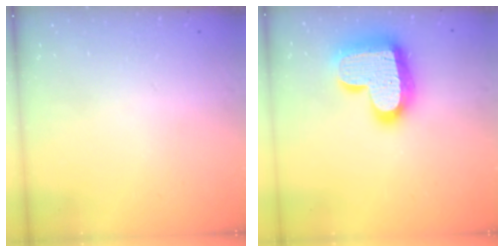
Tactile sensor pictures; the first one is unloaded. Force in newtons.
{"total": 22.1, "press": 22.0, "slide": 1.5}